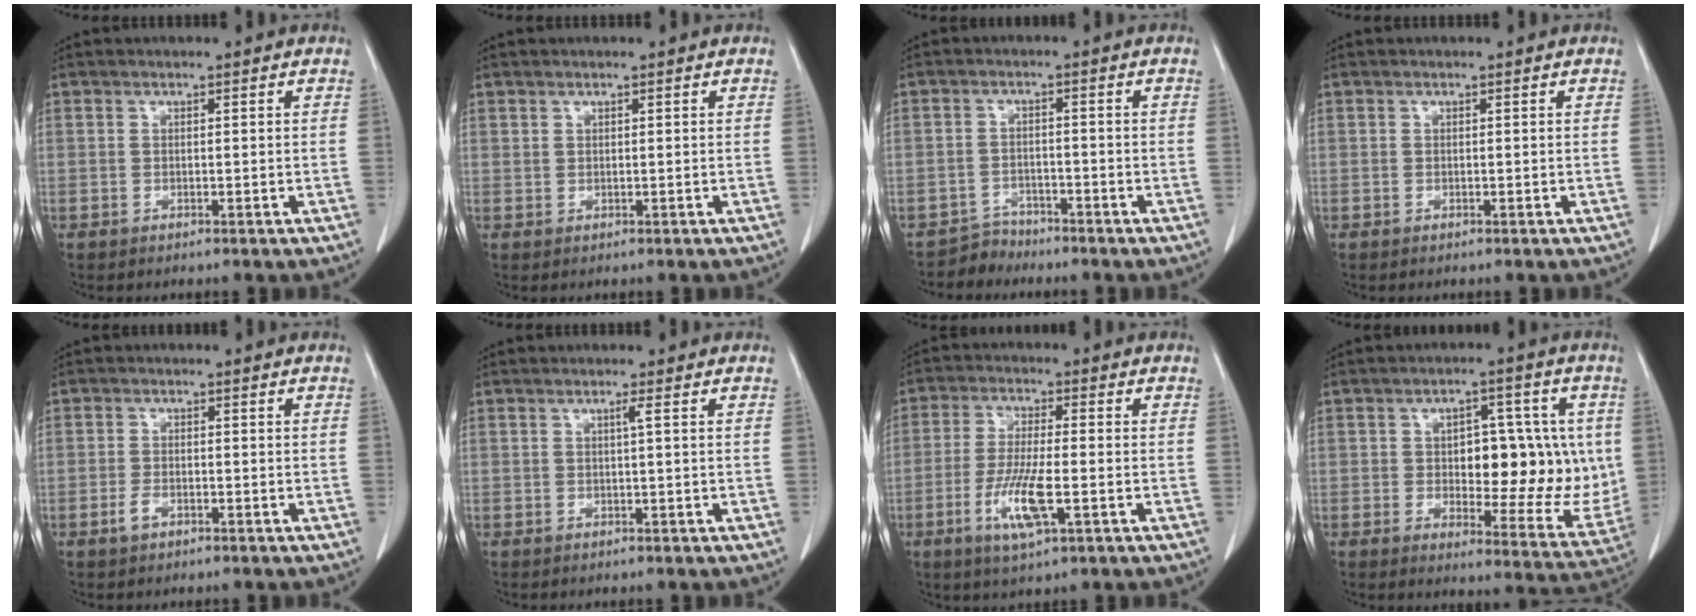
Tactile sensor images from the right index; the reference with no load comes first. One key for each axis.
{"total": 0.6, "fx": 0.5, "fy": 0.2, "fz": 0.0, "tx": 0.006, "ty": 0.001, "tz": 0.010}
{"total": 2.8, "fx": -2.5, "fy": 0.7, "fz": -1.0, "tx": 0.023, "ty": -0.003, "tz": -0.044}
{"total": 0.0}
{"total": 2.1, "fx": -1.2, "fy": 1.0, "fz": 1.4, "tx": -0.030, "ty": 0.002, "tz": -0.021}
{"total": 0.8, "fx": 0.1, "fy": -0.3, "fz": 0.7, "tx": -0.013, "ty": 0.000, "tz": 0.004}
{"total": 8.5, "fx": -2.8, "fy": 1.4, "fz": 7.8, "tx": -0.158, "ty": -0.011, "tz": -0.050}
{"total": 15.6, "fx": 0.8, "fy": 6.9, "fz": 14.0, "tx": -0.181, "ty": 0.008, "tz": 0.024}